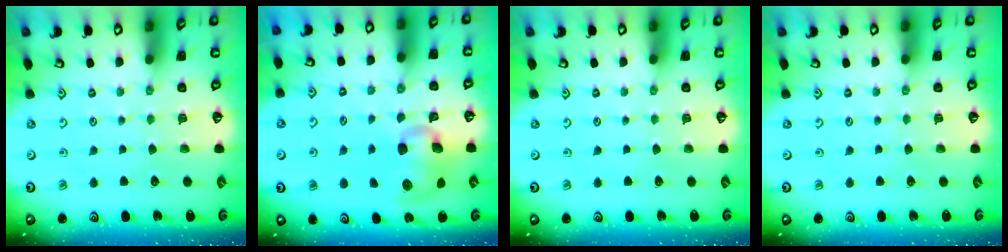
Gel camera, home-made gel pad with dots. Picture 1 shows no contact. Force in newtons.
{"total": 10.9, "press": 10.8, "slide": 1.4}
{"total": 0.0}
{"total": 0.0}